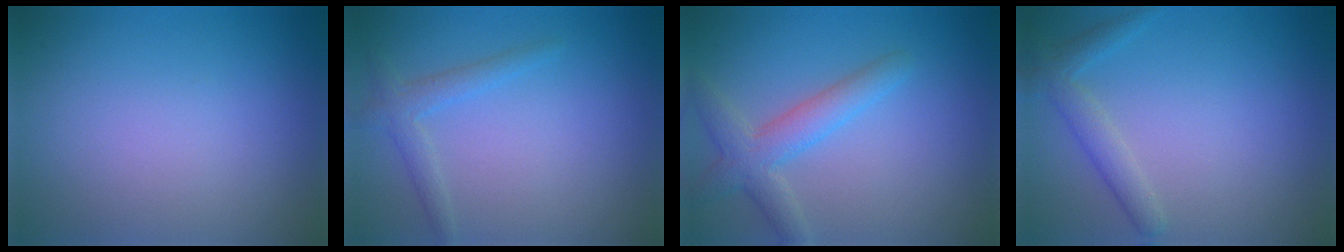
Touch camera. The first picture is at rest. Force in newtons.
{"total": 2.0, "press": 2.0, "slide": 0.1}
{"total": 3.7, "press": 3.7, "slide": 0.3}
{"total": 2.3, "press": 2.3, "slide": 0.1}